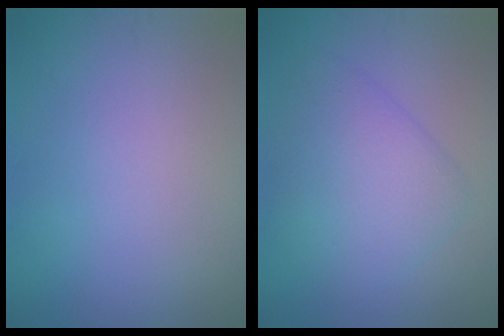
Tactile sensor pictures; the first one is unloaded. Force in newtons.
{"total": 4.9, "press": 4.9, "slide": 0.3}